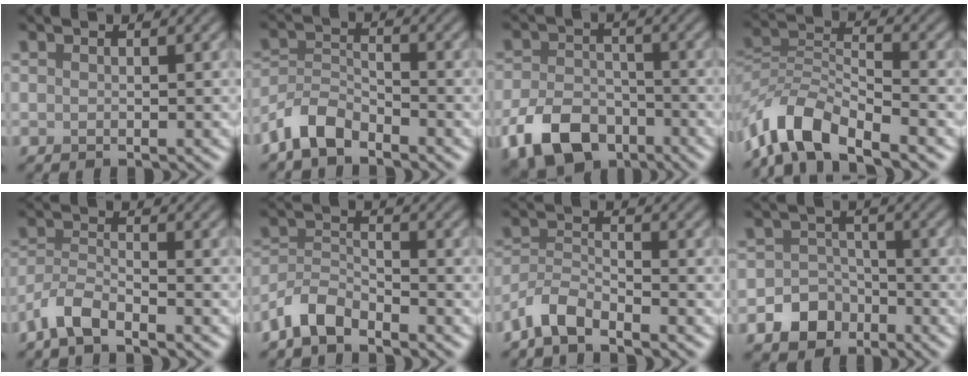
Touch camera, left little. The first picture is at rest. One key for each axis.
{"total": 3.6, "fx": -3.0, "fy": 1.4, "fz": 1.5, "tx": -0.030, "ty": 0.005, "tz": -0.071}
{"total": 6.9, "fx": -3.7, "fy": 4.3, "fz": 3.8, "tx": -0.078, "ty": -0.008, "tz": -0.070}
{"total": 7.4, "fx": -5.6, "fy": 2.5, "fz": 4.2, "tx": -0.072, "ty": -0.001, "tz": -0.121}
{"total": 3.1, "fx": -2.5, "fy": 0.7, "fz": 1.7, "tx": -0.037, "ty": 0.001, "tz": -0.059}
{"total": 3.3, "fx": -2.8, "fy": 1.0, "fz": 1.3, "tx": -0.028, "ty": 0.006, "tz": -0.067}
{"total": 3.2, "fx": -2.7, "fy": 0.7, "fz": 1.5, "tx": -0.031, "ty": 0.003, "tz": -0.066}
{"total": 3.9, "fx": -2.1, "fy": 3.1, "fz": 1.1, "tx": 0.003, "ty": 0.004, "tz": -0.048}